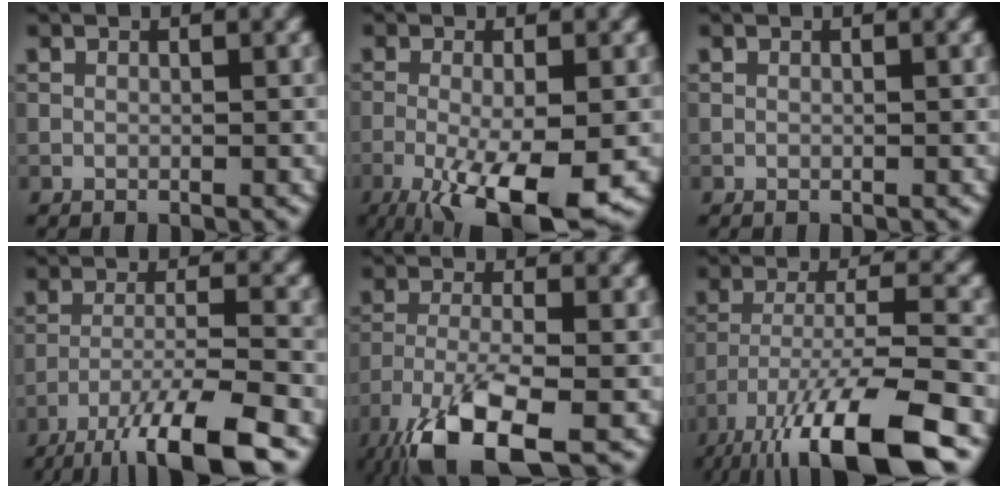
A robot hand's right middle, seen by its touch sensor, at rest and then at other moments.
{"total": 9.4, "force": [-4.0, 2.4, 8.2], "torque": [-0.145, -0.015, -0.059]}
{"total": 0.0}
{"total": 10.4, "force": [-7.3, 2.1, 7.1], "torque": [-0.122, -0.006, -0.125]}
{"total": 9.0, "force": [-5.4, 2.7, 6.7], "torque": [-0.136, -0.015, -0.104]}
{"total": 14.1, "force": [-9.3, 3.5, 10.1], "torque": [-0.193, -0.015, -0.153]}